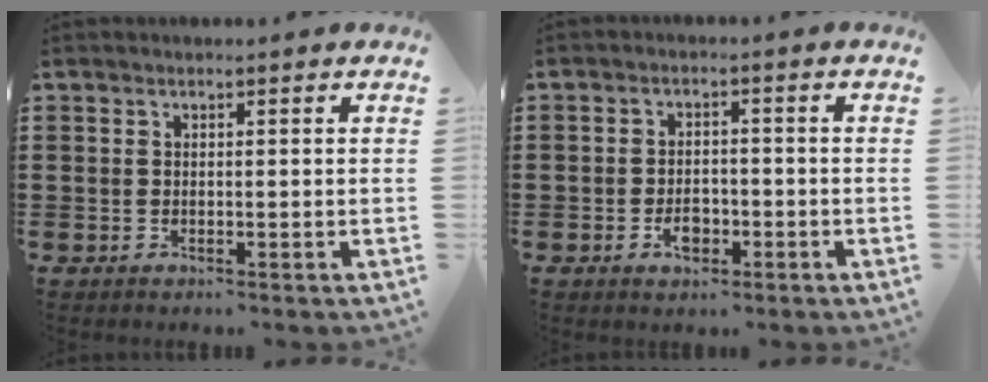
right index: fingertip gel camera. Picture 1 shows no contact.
{"total": 3.5, "force": [-1.6, 2.0, 2.4], "torque": [-0.044, 0.003, -0.028]}